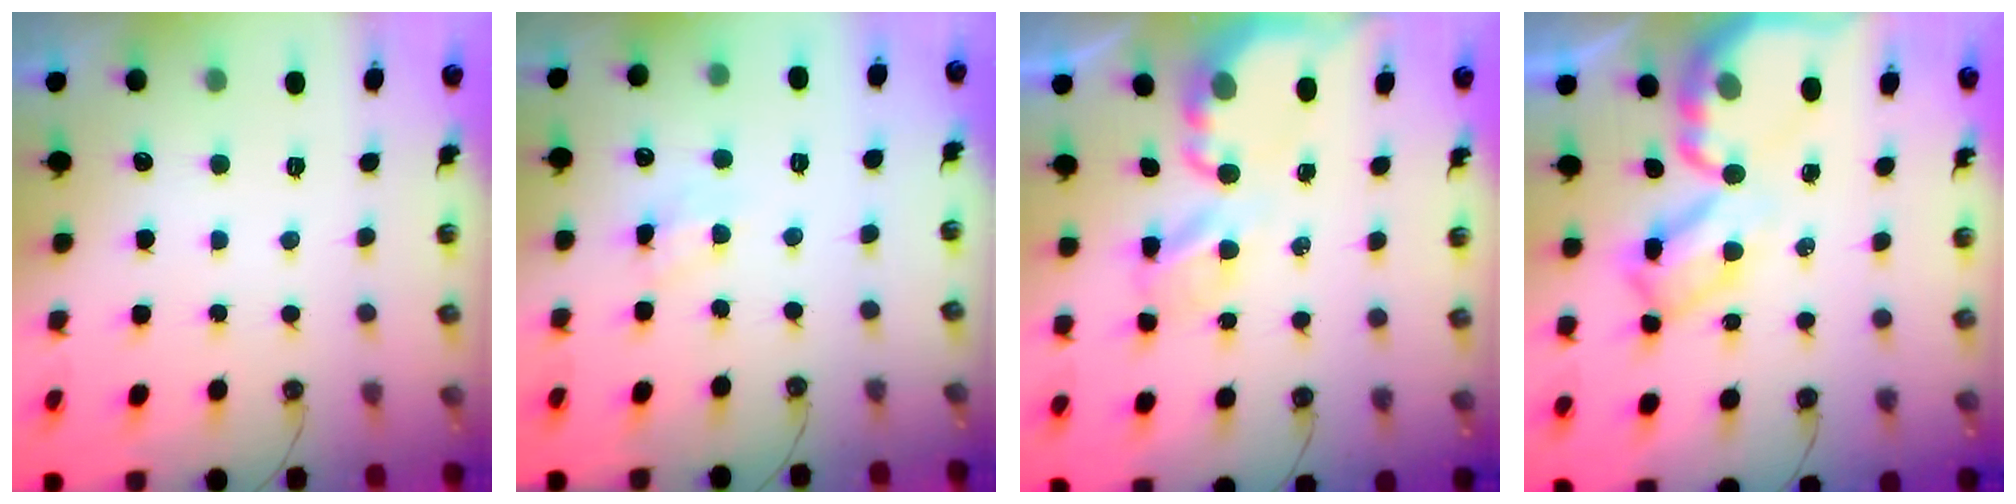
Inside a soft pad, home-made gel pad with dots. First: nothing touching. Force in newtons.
{"total": 4.8, "press": 4.7, "slide": 0.7}
{"total": 4.7, "press": 4.7, "slide": 0.2}
{"total": 8.6, "press": 8.6, "slide": 0.6}